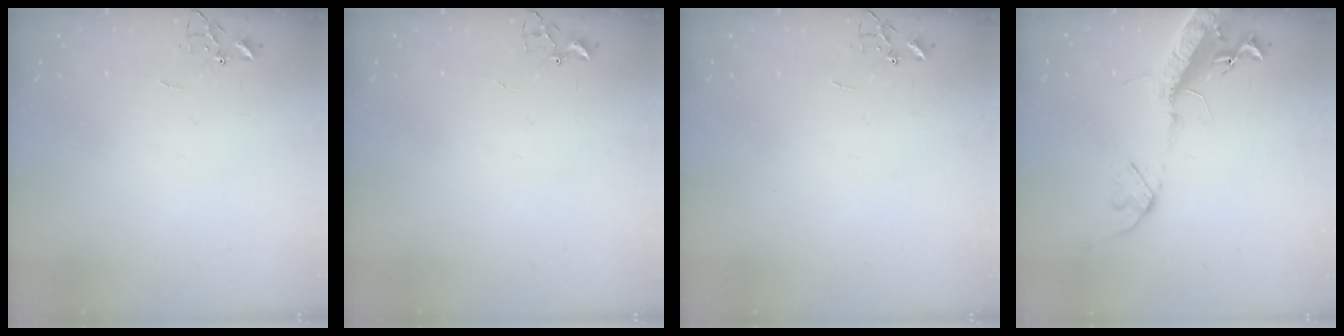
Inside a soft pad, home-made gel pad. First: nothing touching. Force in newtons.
{"total": 1.7, "press": 1.6, "slide": 0.2}
{"total": 0.0}
{"total": 17.1, "press": 16.6, "slide": 4.0}